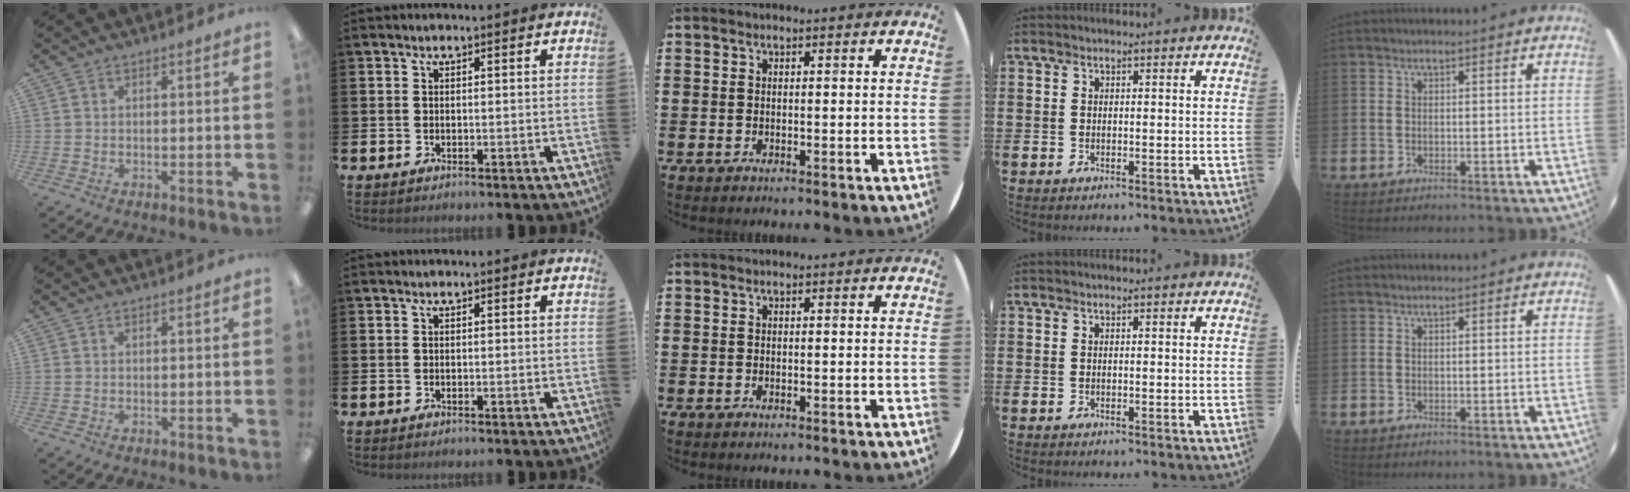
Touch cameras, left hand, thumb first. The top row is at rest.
{}